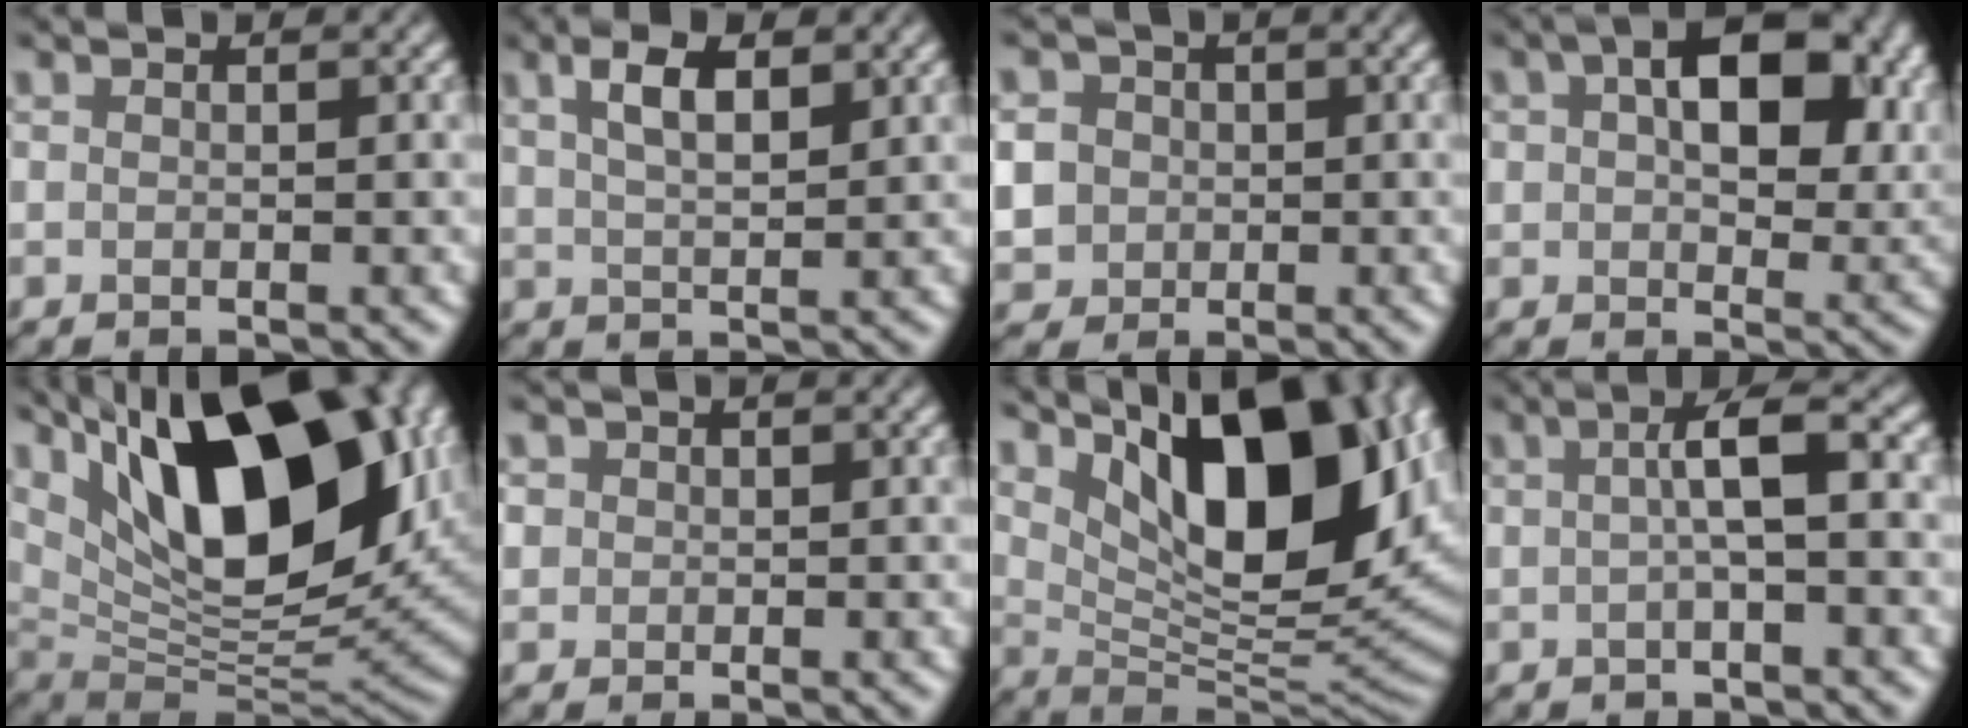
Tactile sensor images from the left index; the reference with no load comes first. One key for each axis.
{"total": 3.8, "fx": 1.9, "fy": 1.3, "fz": 3.0, "tx": -0.061, "ty": 0.006, "tz": 0.035}
{"total": 6.3, "fx": 0.3, "fy": 5.8, "fz": 2.4, "tx": -0.068, "ty": 0.028, "tz": -0.007}
{"total": 11.0, "fx": 3.5, "fy": 6.6, "fz": 8.0, "tx": -0.118, "ty": 0.007, "tz": 0.051}
{"total": 17.8, "fx": 6.9, "fy": 8.3, "fz": 14.1, "tx": -0.230, "ty": 0.017, "tz": 0.107}
{"total": 1.6, "fx": 0.6, "fy": 1.4, "fz": 0.6, "tx": -0.019, "ty": 0.005, "tz": 0.017}
{"total": 15.6, "fx": 6.2, "fy": 6.7, "fz": 12.6, "tx": -0.197, "ty": 0.001, "tz": 0.111}
{"total": 3.4, "fx": 0.1, "fy": 0.7, "fz": 3.3, "tx": -0.068, "ty": 0.010, "tz": -0.001}